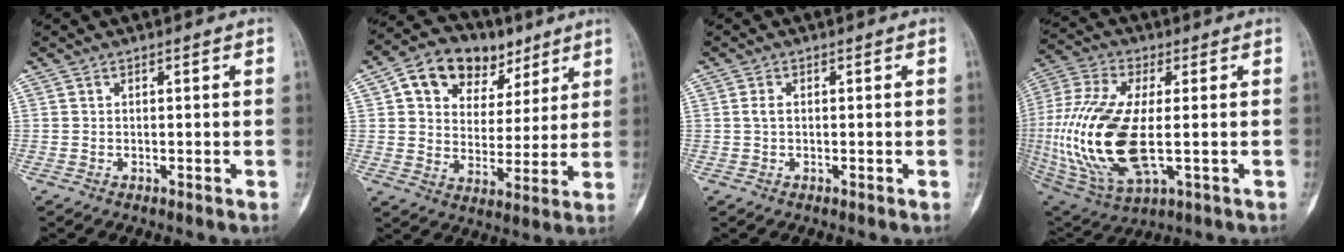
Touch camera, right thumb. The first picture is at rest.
{"total": 15.1, "force": [7.7, 10.7, 7.4], "torque": [-0.077, -0.006, 0.128]}
{"total": 1.3, "force": [0.1, 0.8, 1.0], "torque": [-0.021, 0.003, 0.000]}
{"total": 22.3, "force": [-1.8, 9.8, 20.0], "torque": [-0.449, -0.008, -0.018]}